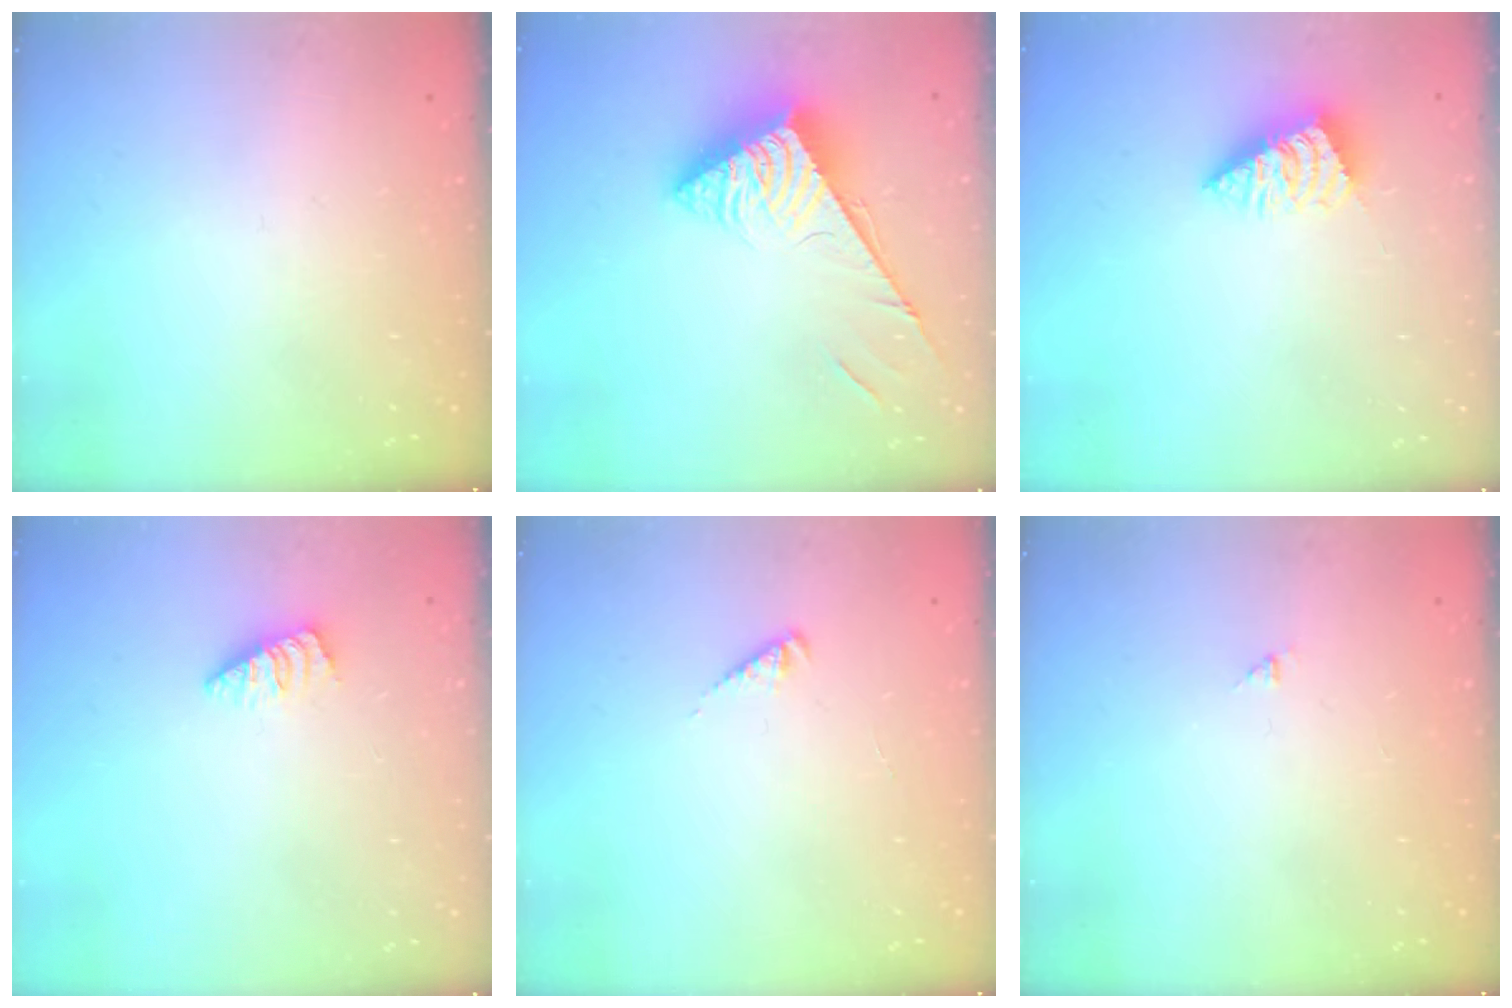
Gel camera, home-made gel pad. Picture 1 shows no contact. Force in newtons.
{"total": 6.3, "press": 6.3, "slide": 0.4}
{"total": 2.1, "press": 2.1, "slide": 0.3}
{"total": 1.0, "press": 1.0, "slide": 0.2}
{"total": 1.9, "press": 1.9, "slide": 0.3}
{"total": 1.0, "press": 1.0, "slide": 0.2}